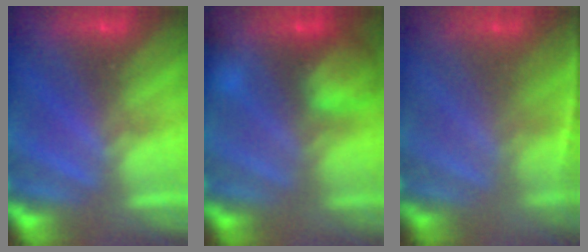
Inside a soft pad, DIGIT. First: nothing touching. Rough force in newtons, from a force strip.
{"total": 9.6}
{"total": 1.6}